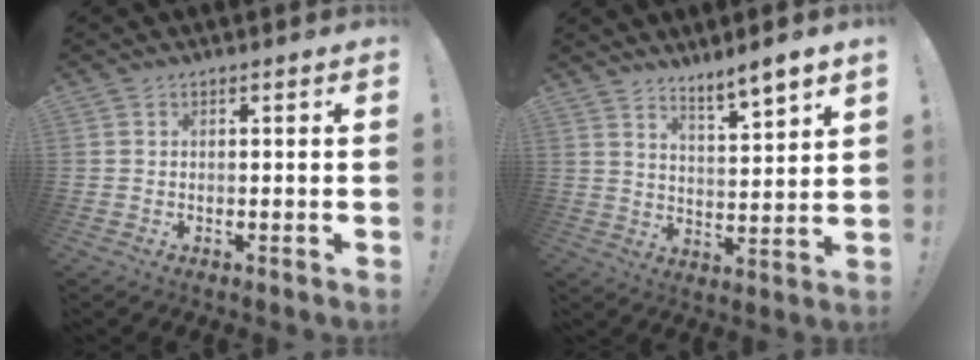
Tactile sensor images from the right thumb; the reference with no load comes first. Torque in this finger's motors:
{"motor_torque": [0.06, 0.23, 0.37, 0.57, 0.04]}